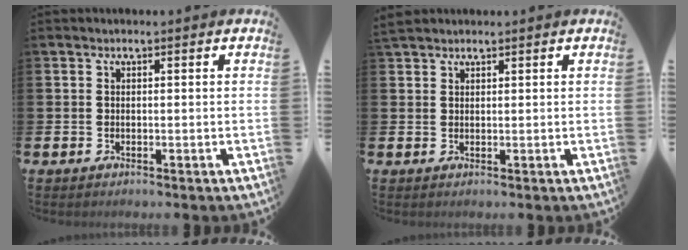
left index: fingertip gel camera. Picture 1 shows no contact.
{"total": 1.9, "force": [1.7, 0.7, 0.2], "torque": [0.004, 0.000, 0.030]}